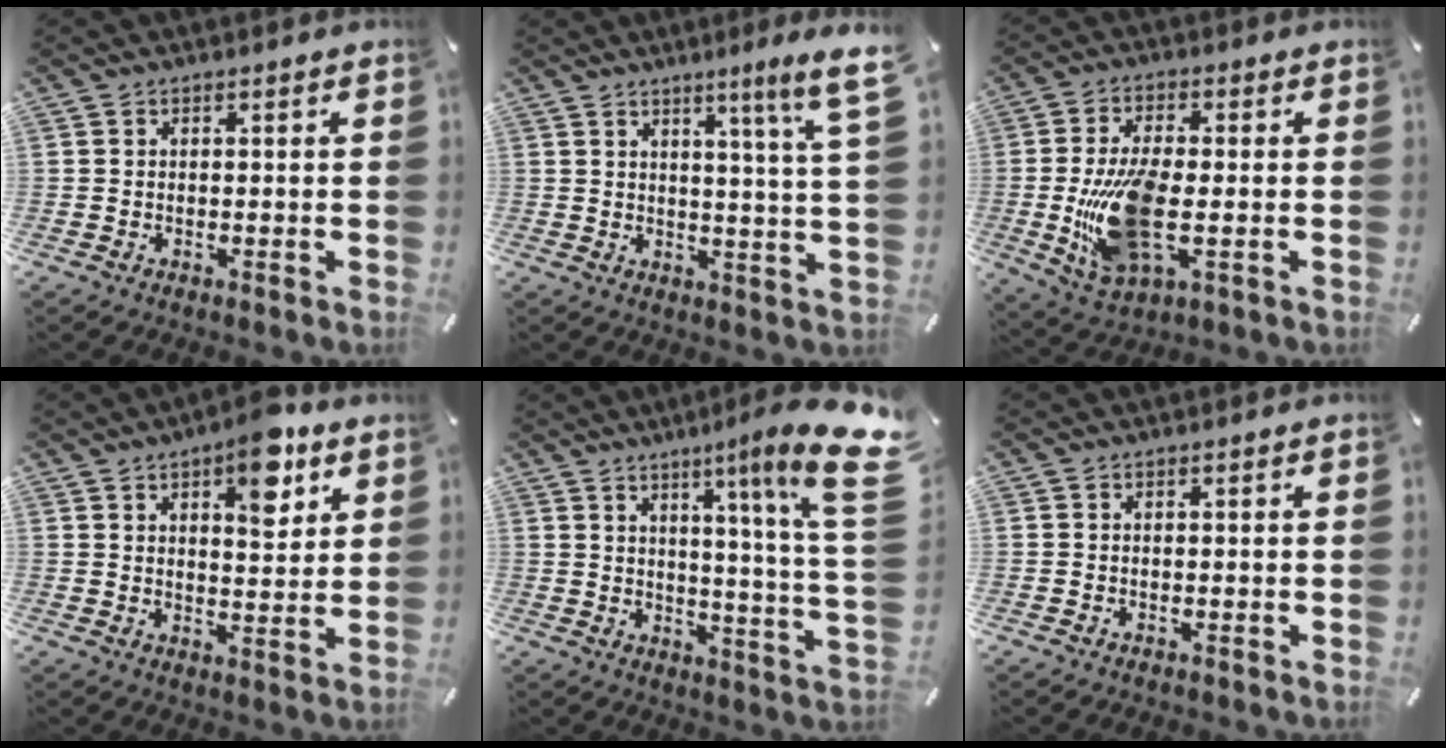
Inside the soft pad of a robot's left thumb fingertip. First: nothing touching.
{"total": 8.9, "force": [5.2, -0.7, 7.2], "torque": [-0.108, -0.037, 0.078]}
{"total": 15.3, "force": [-1.6, 7.4, 13.4], "torque": [-0.272, -0.019, -0.023]}
{"total": 10.7, "force": [6.2, 4.8, 7.3], "torque": [-0.083, -0.033, 0.100]}
{"total": 17.6, "force": [8.6, 1.0, 15.3], "torque": [-0.225, -0.069, 0.115]}
{"total": 0.0}